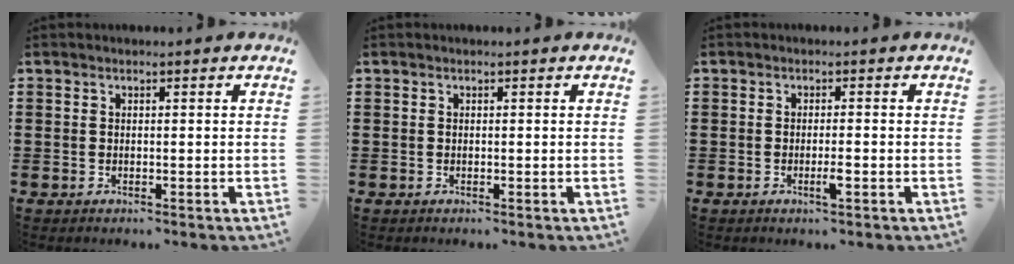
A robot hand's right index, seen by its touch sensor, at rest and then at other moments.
{"total": 0.0}
{"total": 2.1, "force": [-0.9, 0.2, 1.9], "torque": [-0.033, 0.001, -0.016]}